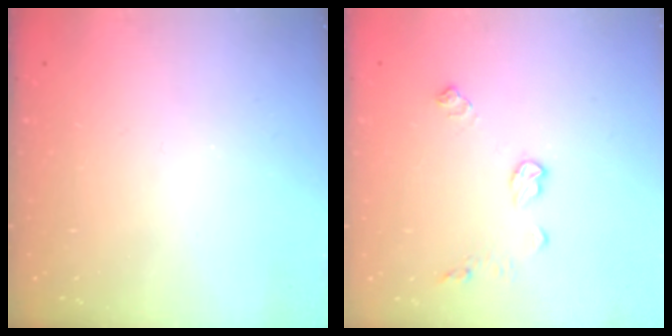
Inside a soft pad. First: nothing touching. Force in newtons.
{"total": 7.9, "press": 7.9, "slide": 0.0}